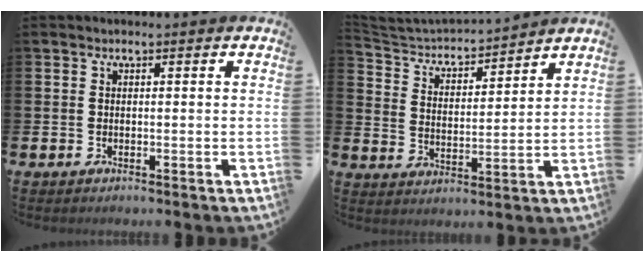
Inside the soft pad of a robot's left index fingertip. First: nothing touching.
{"total": 4.2, "force": [4.1, 0.9, 0.4], "torque": [-0.034, -0.034, 0.064]}